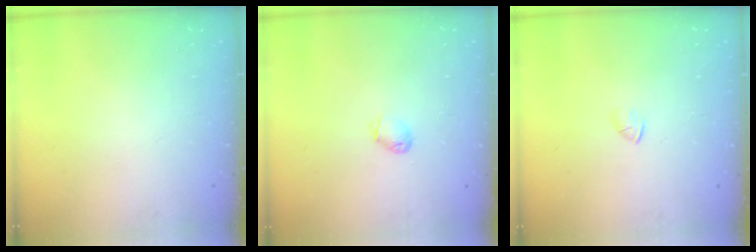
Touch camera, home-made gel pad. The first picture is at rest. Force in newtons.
{"total": 2.4, "press": 2.4, "slide": 0.4}
{"total": 1.5, "press": 1.4, "slide": 0.4}